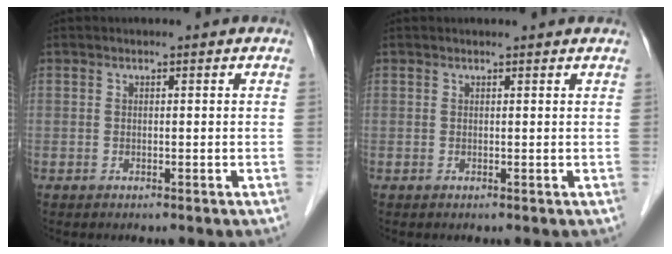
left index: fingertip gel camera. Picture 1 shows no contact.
{"total": 2.5, "force": [2.5, 0.2, 0.5], "torque": [-0.011, 0.015, 0.023]}